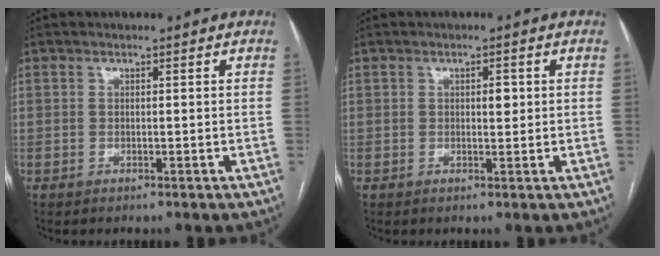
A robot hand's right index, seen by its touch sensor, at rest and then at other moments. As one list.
[{"total": 1.6, "force": [0.3, 0.6, 1.5], "torque": [-0.021, 0.000, 0.005]}]